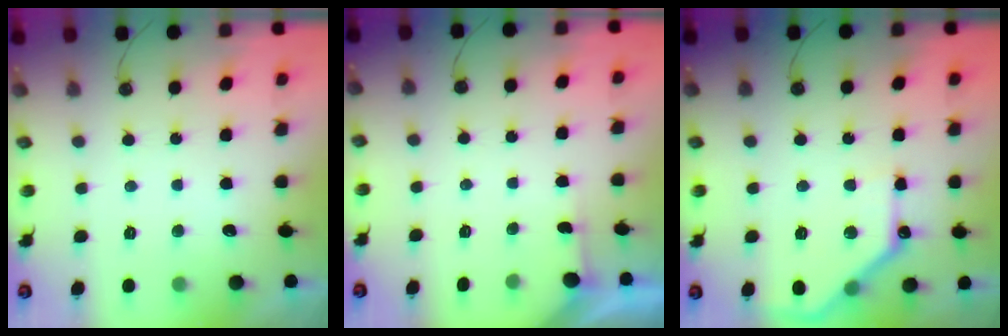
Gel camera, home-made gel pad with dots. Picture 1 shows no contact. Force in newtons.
{"total": 2.7, "press": 2.7, "slide": 0.3}
{"total": 12.8, "press": 12.8, "slide": 0.6}